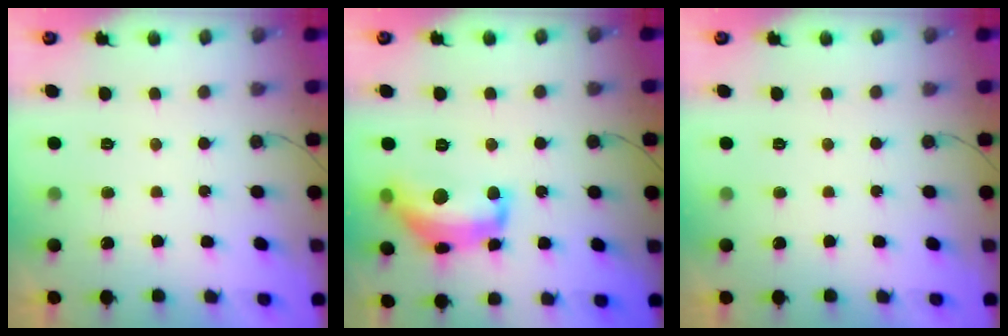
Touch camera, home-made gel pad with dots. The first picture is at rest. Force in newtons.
{"total": 15.8, "press": 15.7, "slide": 1.0}
{"total": 0.0}